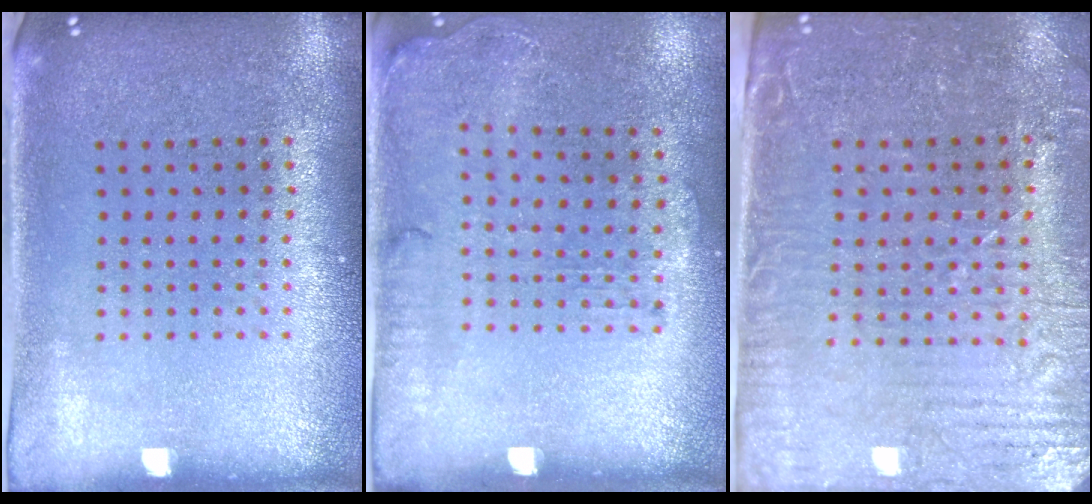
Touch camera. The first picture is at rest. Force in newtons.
{"total": 1.6, "press": 1.3, "slide": 1.0}
{"total": 3.5, "press": 3.3, "slide": 1.3}